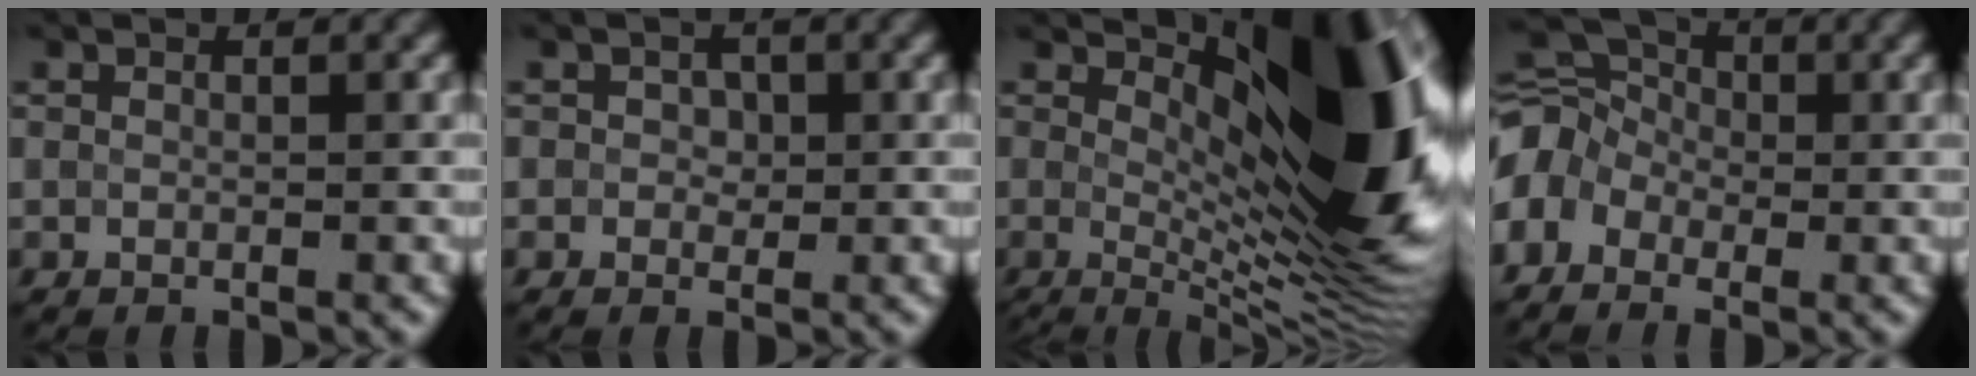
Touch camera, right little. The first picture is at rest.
{"total": 1.4, "force": [0.3, 1.3, 0.6], "torque": [0.007, 0.005, -0.006]}
{"total": 12.8, "force": [2.7, 3.9, 11.9], "torque": [-0.170, -0.001, 0.048]}
{"total": 5.8, "force": [-1.6, 4.3, 3.6], "torque": [-0.081, 0.018, -0.044]}